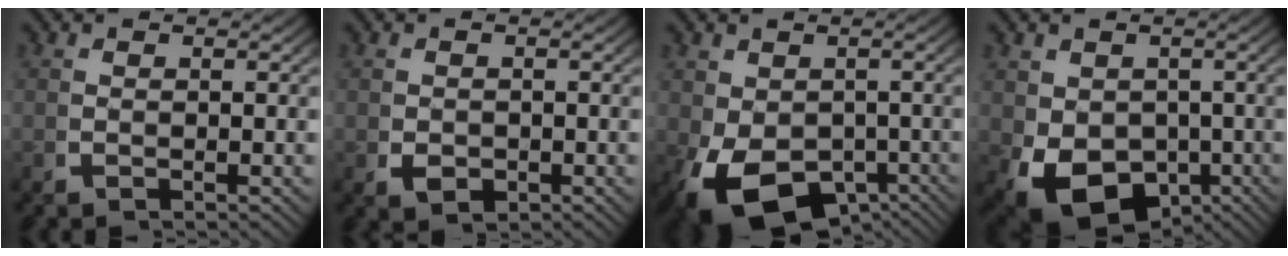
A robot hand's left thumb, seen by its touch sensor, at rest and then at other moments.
{"total": 2.4, "force": [-0.6, 1.9, 1.3], "torque": [-0.032, -0.011, -0.008]}
{"total": 10.5, "force": [-4.9, 6.6, 6.5], "torque": [-0.126, -0.057, -0.052]}
{"total": 8.9, "force": [-3.7, 6.0, 5.4], "torque": [-0.113, -0.050, -0.037]}